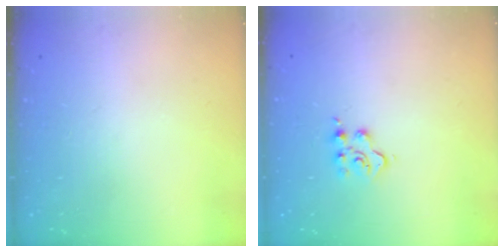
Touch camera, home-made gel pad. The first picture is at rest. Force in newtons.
{"total": 4.5, "press": 4.5, "slide": 0.4}